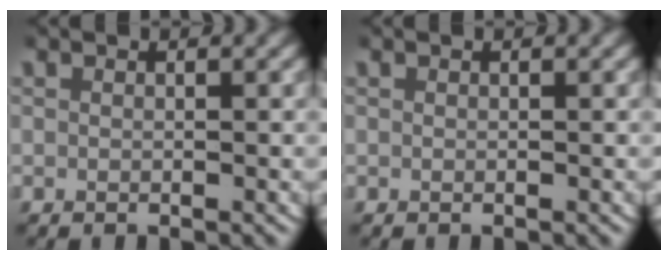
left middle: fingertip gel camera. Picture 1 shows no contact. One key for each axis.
{"total": 0.0}